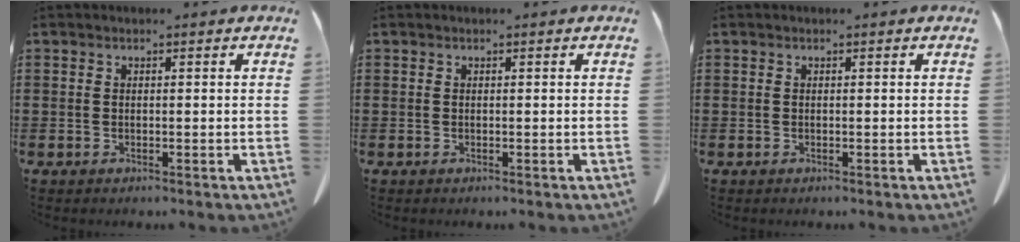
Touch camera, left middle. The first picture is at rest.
{"total": 0.0}
{"total": 0.0}